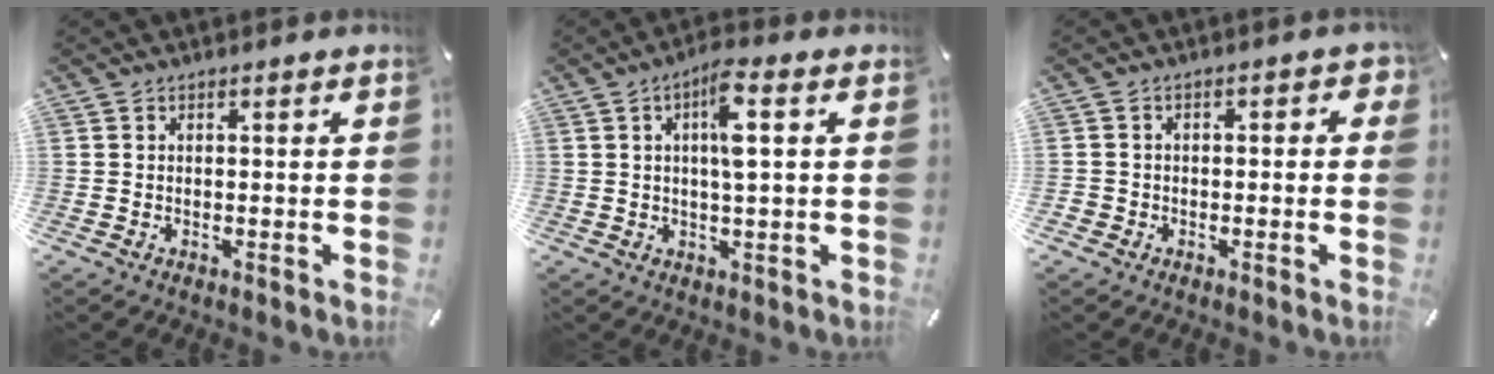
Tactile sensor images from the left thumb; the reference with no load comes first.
{"total": 7.6, "force": [2.0, 1.6, 7.2], "torque": [-0.126, -0.002, 0.028]}
{"total": 3.7, "force": [-1.5, 2.9, 1.7], "torque": [-0.029, 0.015, -0.029]}